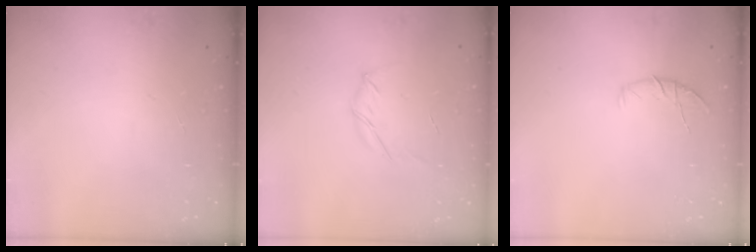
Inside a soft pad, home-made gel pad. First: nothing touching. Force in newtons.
{"total": 3.9, "press": 3.8, "slide": 0.9}
{"total": 6.5, "press": 6.4, "slide": 1.3}